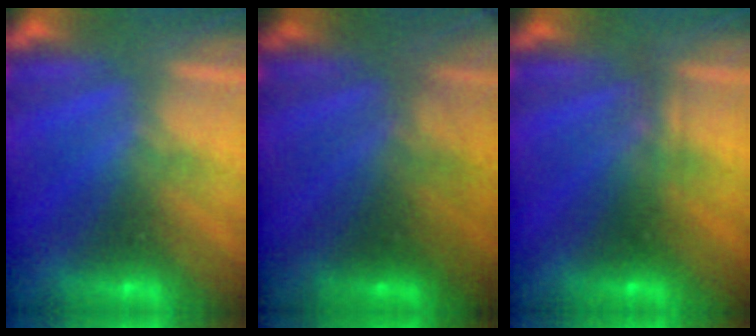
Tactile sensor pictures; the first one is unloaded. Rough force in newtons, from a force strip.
{"total": 2.7}
{"total": 2.3}